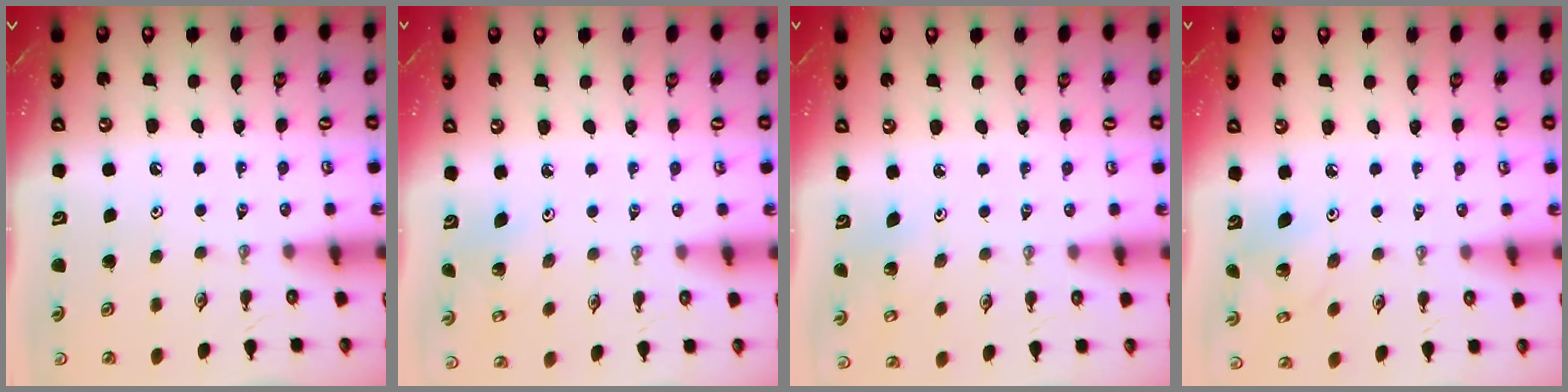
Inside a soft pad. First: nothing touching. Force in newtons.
{"total": 1.8, "press": 1.8, "slide": 0.1}
{"total": 2.2, "press": 2.2, "slide": 0.2}
{"total": 4.4, "press": 4.4, "slide": 0.3}